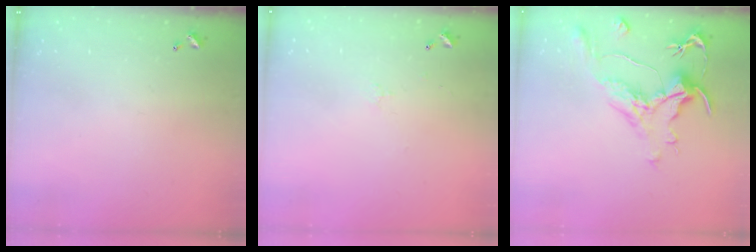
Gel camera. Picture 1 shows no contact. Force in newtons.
{"total": 0.7, "press": 0.2, "slide": 0.6}
{"total": 1.1, "press": 0.2, "slide": 1.1}